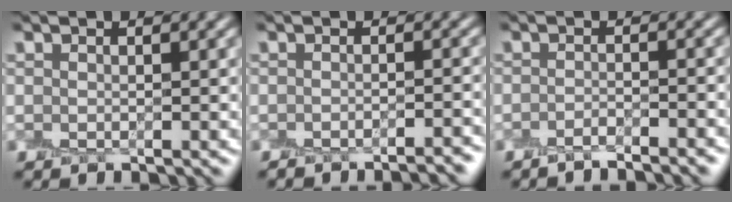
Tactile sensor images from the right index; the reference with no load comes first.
{"total": 3.0, "force": [-2.6, 0.4, 1.4], "torque": [-0.014, 0.006, -0.036]}
{"total": 2.6, "force": [-2.1, 0.4, 1.4], "torque": [-0.013, 0.000, -0.041]}